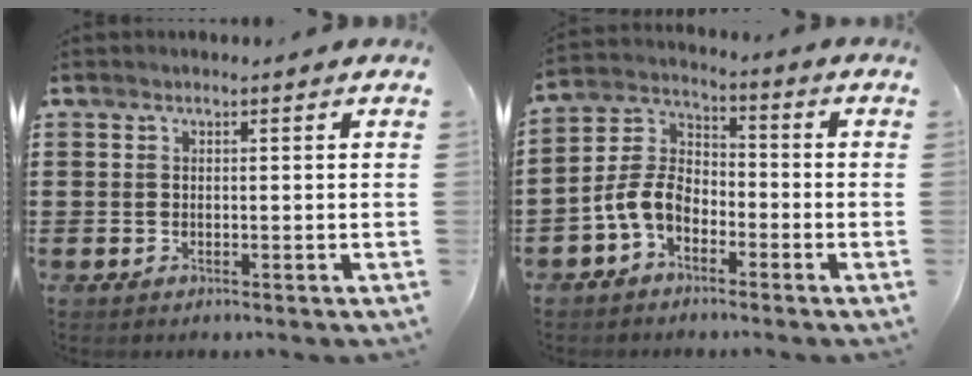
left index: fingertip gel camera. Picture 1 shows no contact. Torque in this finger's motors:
{"motor_torque": [1.33, 0.71, 0.50, 0.14]}